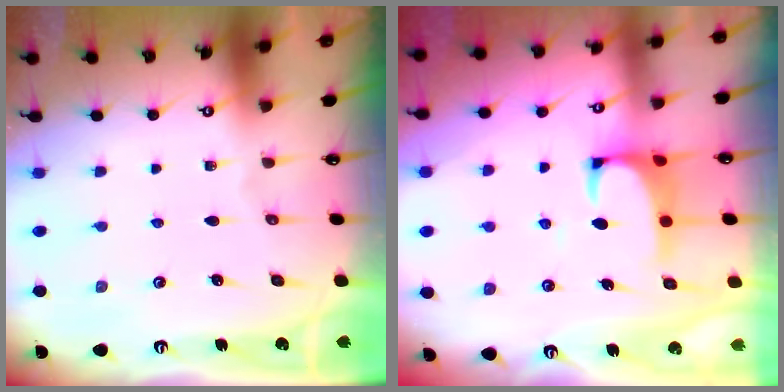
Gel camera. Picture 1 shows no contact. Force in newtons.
{"total": 1.6, "press": 1.4, "slide": 0.8}